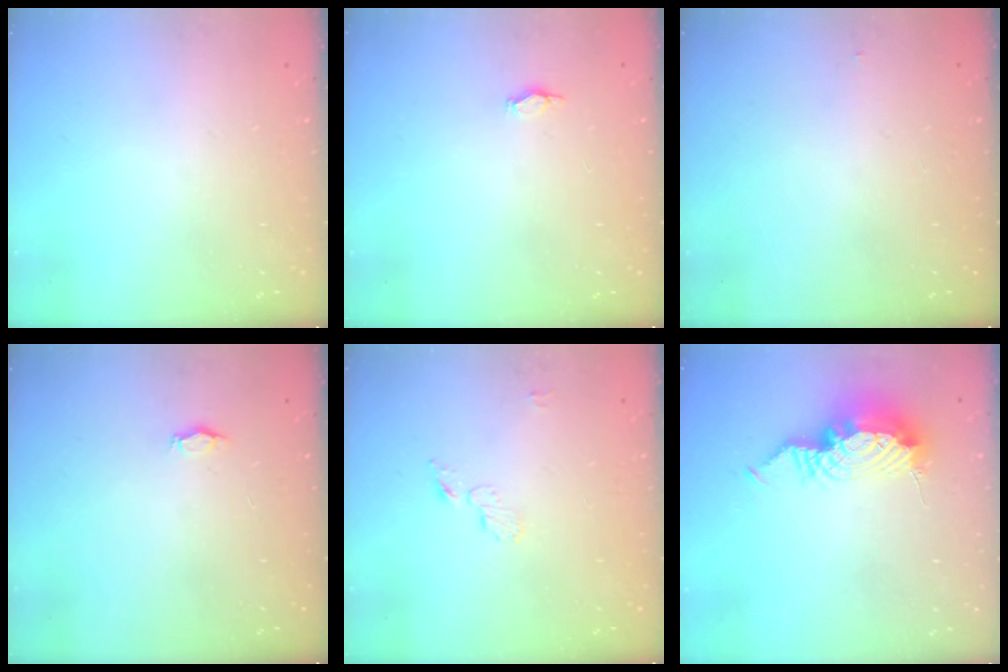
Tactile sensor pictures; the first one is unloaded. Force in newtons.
{"total": 2.2, "press": 1.9, "slide": 1.2}
{"total": 5.7, "press": 1.1, "slide": 5.6}
{"total": 2.9, "press": 2.9, "slide": 0.5}
{"total": 4.6, "press": 4.6, "slide": 0.3}
{"total": 11.6, "press": 11.3, "slide": 2.7}